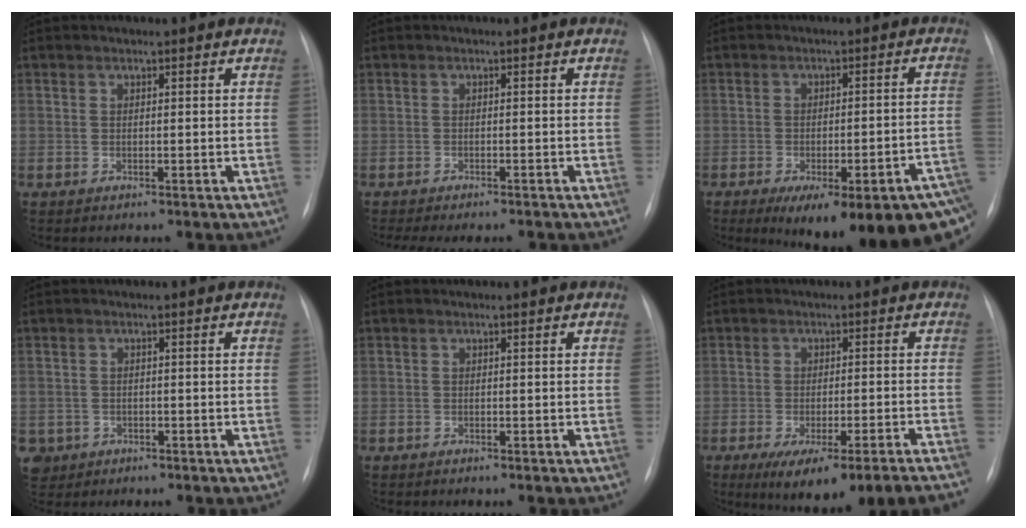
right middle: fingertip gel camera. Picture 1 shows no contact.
{"total": 8.0, "force": [-7.1, 1.3, 3.3], "torque": [-0.036, -0.004, -0.091]}
{"total": 20.5, "force": [-12.7, 3.7, 15.7], "torque": [-0.138, -0.001, -0.159]}
{"total": 3.8, "force": [-1.7, 3.4, 0.4], "torque": [-0.007, 0.005, -0.025]}
{"total": 0.0}
{"total": 14.8, "force": [-11.6, 0.4, 9.2], "torque": [-0.094, -0.018, -0.160]}